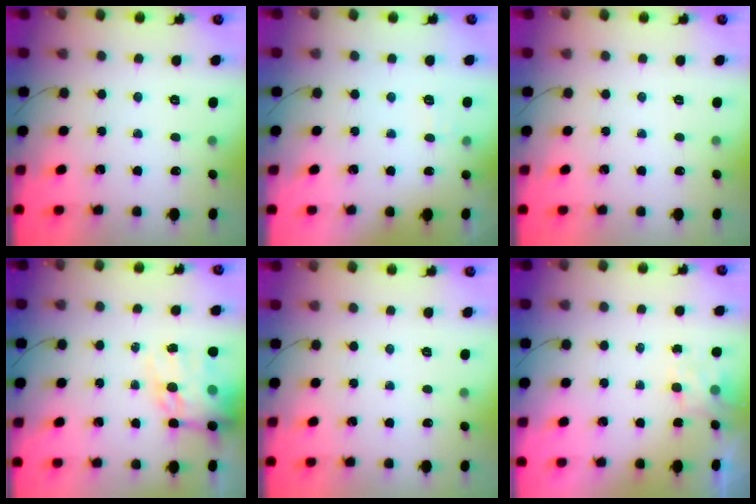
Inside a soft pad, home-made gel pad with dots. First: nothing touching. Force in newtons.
{"total": 2.8, "press": 2.5, "slide": 1.3}
{"total": 0.0}
{"total": 15.8, "press": 15.3, "slide": 4.1}
{"total": 0.0}
{"total": 3.9, "press": 3.8, "slide": 1.0}